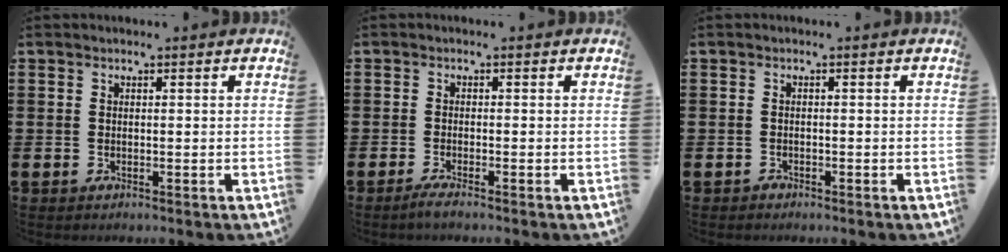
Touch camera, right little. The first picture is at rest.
{"total": 1.3, "force": [-0.9, 0.0, 1.0], "torque": [-0.015, -0.001, -0.016]}
{"total": 0.6, "force": [-0.6, 0.2, 0.0], "torque": [-0.001, -0.001, -0.012]}